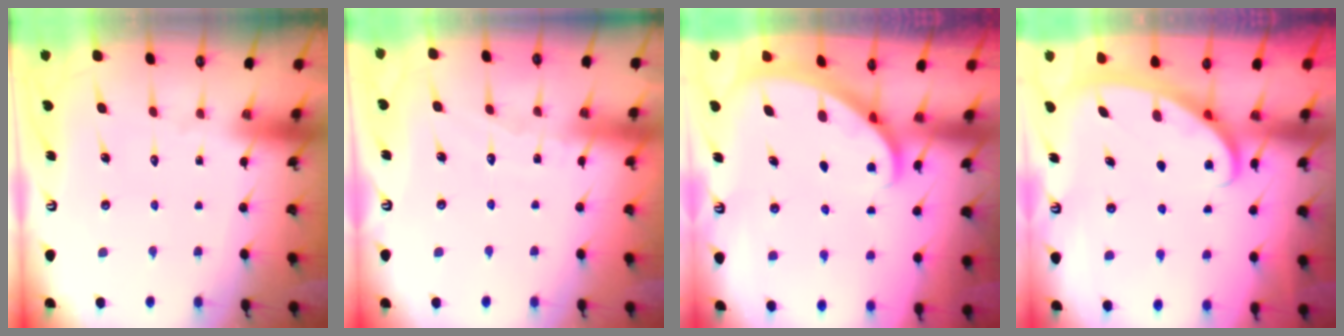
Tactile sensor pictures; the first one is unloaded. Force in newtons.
{"total": 4.5, "press": 4.5, "slide": 0.3}
{"total": 1.7, "press": 1.7, "slide": 0.1}
{"total": 2.5, "press": 2.5, "slide": 0.3}